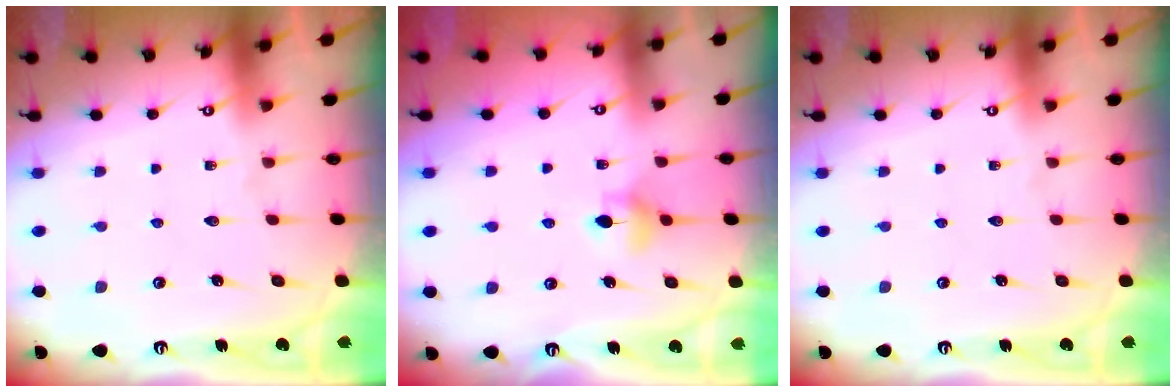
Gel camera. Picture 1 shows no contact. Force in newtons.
{"total": 5.4, "press": 5.4, "slide": 0.5}
{"total": 0.0}